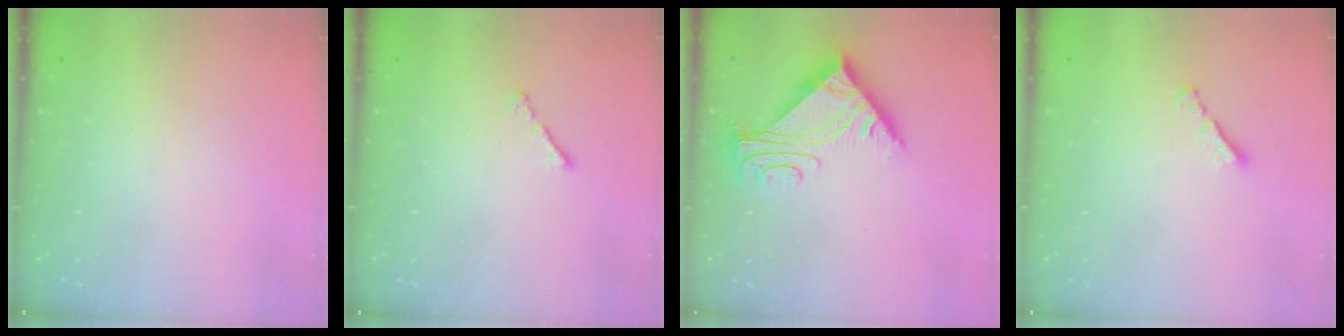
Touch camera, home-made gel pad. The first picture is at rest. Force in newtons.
{"total": 0.9, "press": 0.8, "slide": 0.5}
{"total": 7.5, "press": 7.4, "slide": 0.8}
{"total": 1.6, "press": 1.5, "slide": 0.5}